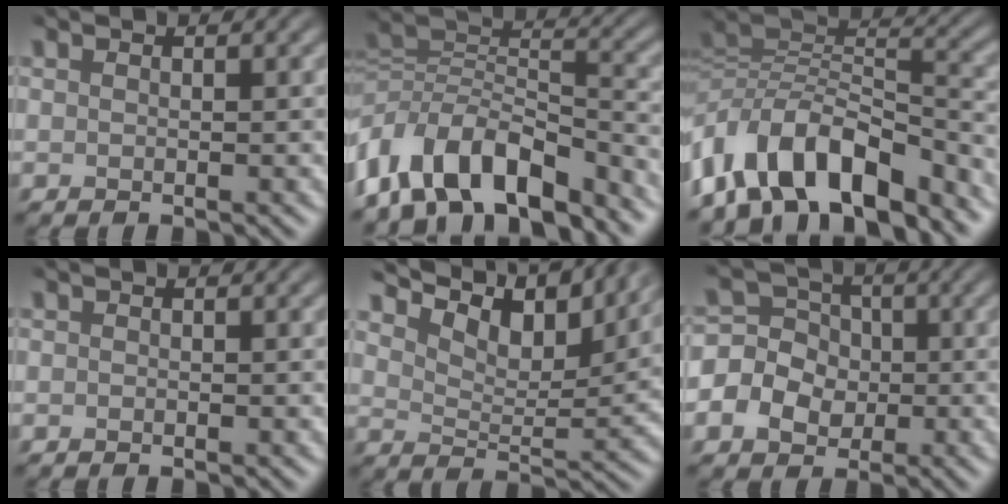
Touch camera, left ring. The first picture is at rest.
{"total": 10.3, "force": [-6.6, 5.0, 6.1], "torque": [-0.103, 0.015, -0.125]}
{"total": 11.0, "force": [-6.6, 4.9, 7.3], "torque": [-0.121, 0.010, -0.126]}
{"total": 0.0}
{"total": 8.9, "force": [7.6, 2.4, 3.8], "torque": [-0.065, 0.004, 0.119]}
{"total": 5.6, "force": [-0.7, 5.1, 2.3], "torque": [-0.033, 0.023, -0.038]}